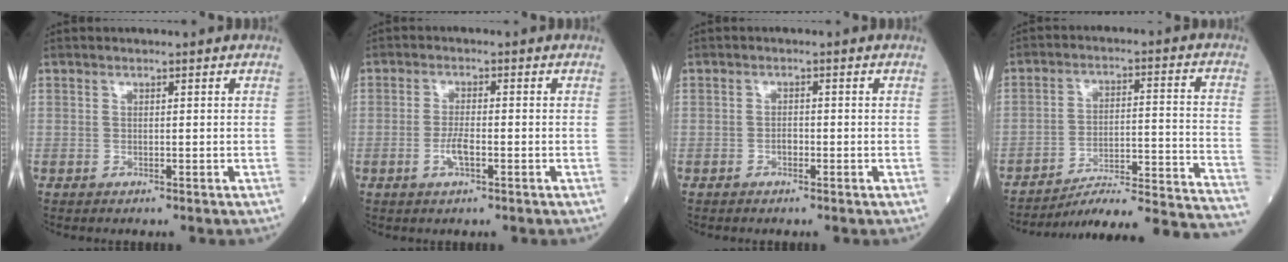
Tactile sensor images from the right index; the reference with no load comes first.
{"total": 3.0, "force": [-1.1, 0.6, 2.7], "torque": [-0.058, 0.000, -0.022]}
{"total": 1.1, "force": [-0.6, 0.5, 0.7], "torque": [-0.008, 0.003, -0.013]}
{"total": 23.0, "force": [-21.8, -0.8, 7.4], "torque": [-0.044, 0.003, -0.299]}